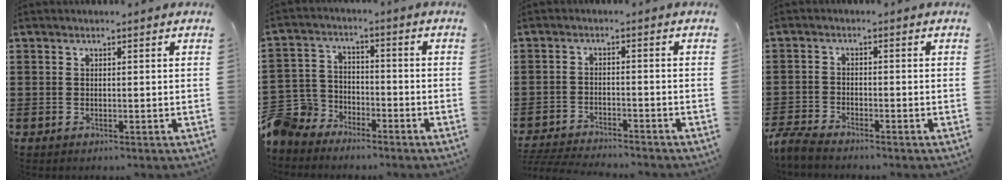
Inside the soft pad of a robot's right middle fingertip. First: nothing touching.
{"total": 7.9, "force": [-7.0, 3.6, 0.9], "torque": [-0.058, 0.012, -0.148]}
{"total": 3.9, "force": [-3.9, 0.1, 0.5], "torque": [-0.024, -0.006, -0.087]}
{"total": 3.3, "force": [-3.2, 0.3, 0.9], "torque": [-0.037, -0.005, -0.071]}